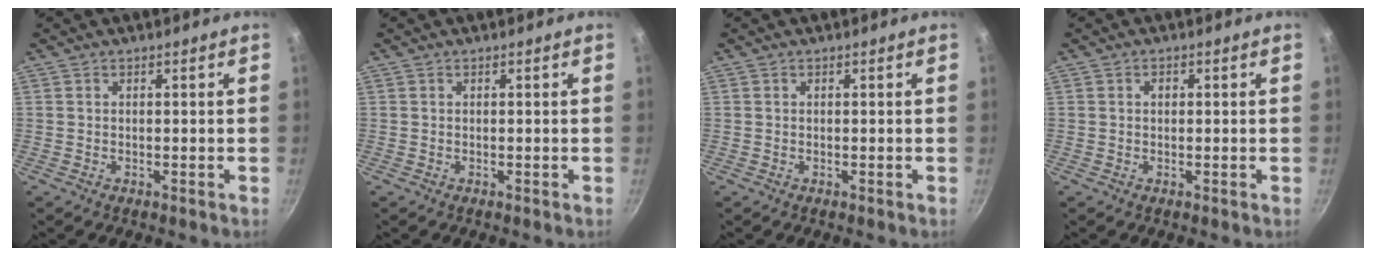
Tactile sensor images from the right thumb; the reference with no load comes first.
{"total": 0.0}
{"total": 0.0}
{"total": 1.1, "force": [0.2, 0.8, 0.6], "torque": [-0.008, 0.004, 0.001]}